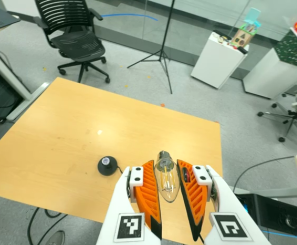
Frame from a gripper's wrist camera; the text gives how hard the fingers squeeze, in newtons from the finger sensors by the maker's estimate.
{"total": 13.4, "left": 14.0, "right": 12.8}